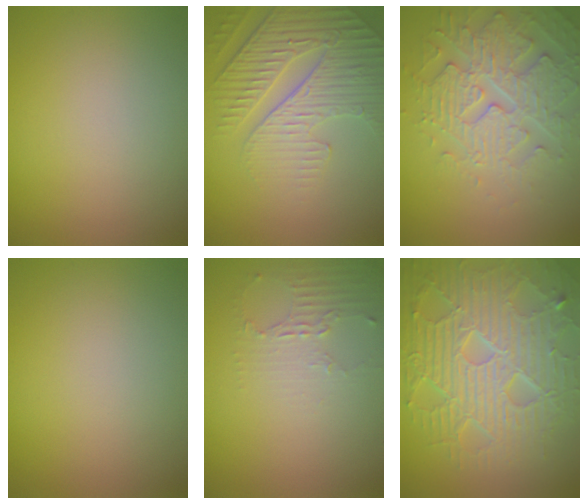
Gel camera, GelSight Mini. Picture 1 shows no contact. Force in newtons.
{"total": 4.6, "press": 4.3, "slide": 1.6}
{"total": 4.7, "press": 4.3, "slide": 1.9}
{"total": 0.0}
{"total": 2.2, "press": 1.6, "slide": 1.5}
{"total": 9.9, "press": 6.6, "slide": 7.4}